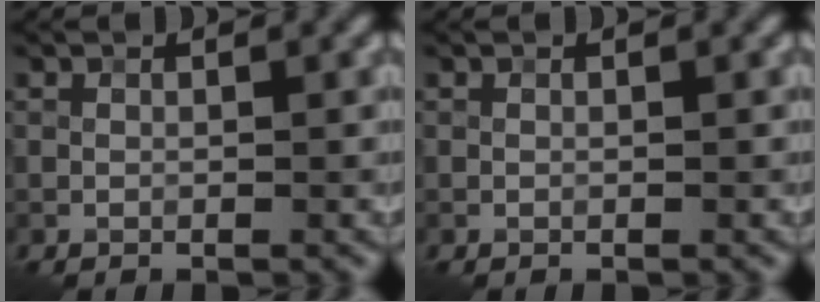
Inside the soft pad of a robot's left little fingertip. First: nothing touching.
{"total": 0.0}